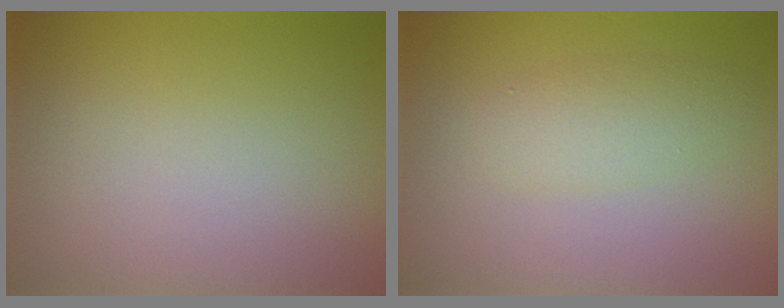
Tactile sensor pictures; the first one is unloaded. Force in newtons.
{"total": 2.4, "press": 2.4, "slide": 0.0}